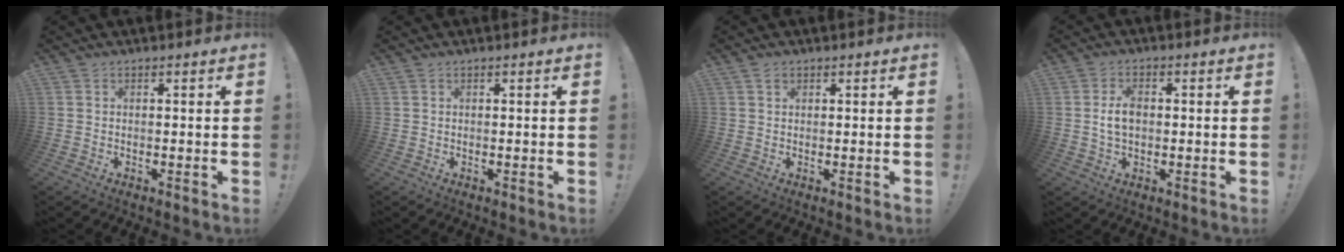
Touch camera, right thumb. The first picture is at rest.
{"total": 0.0}
{"total": 1.2, "force": [0.8, 0.8, 0.4], "torque": [-0.006, -0.001, 0.016]}
{"total": 5.2, "force": [-0.1, 3.1, 4.1], "torque": [-0.065, 0.002, -0.005]}